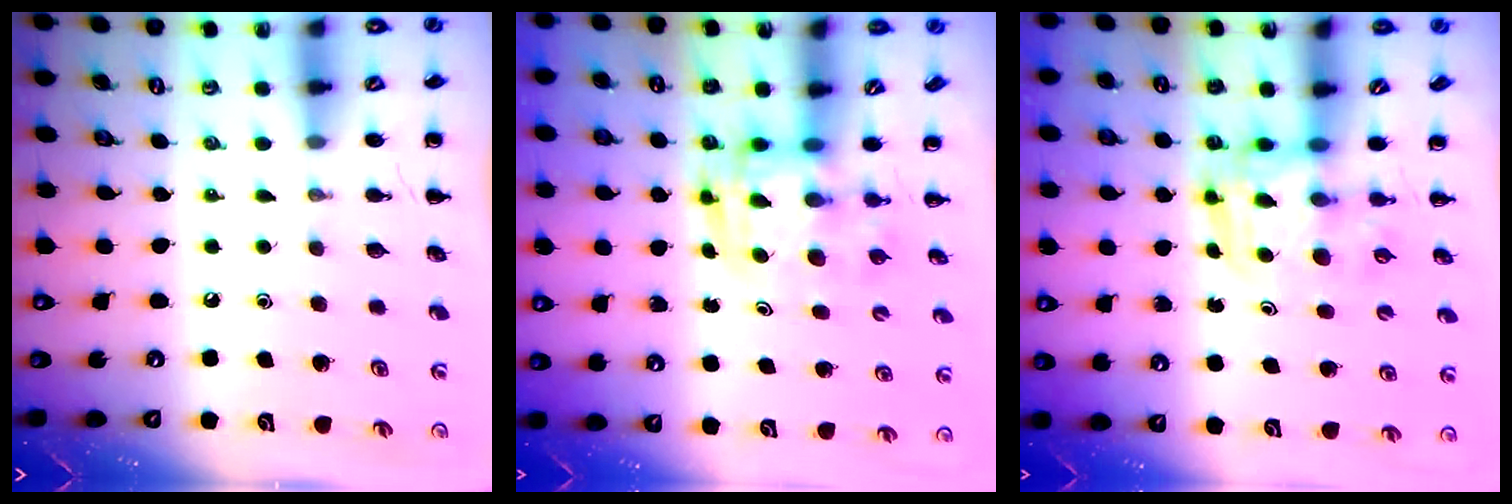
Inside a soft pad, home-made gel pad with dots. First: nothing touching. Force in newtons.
{"total": 2.8, "press": 2.8, "slide": 0.5}
{"total": 3.5, "press": 3.5, "slide": 0.6}